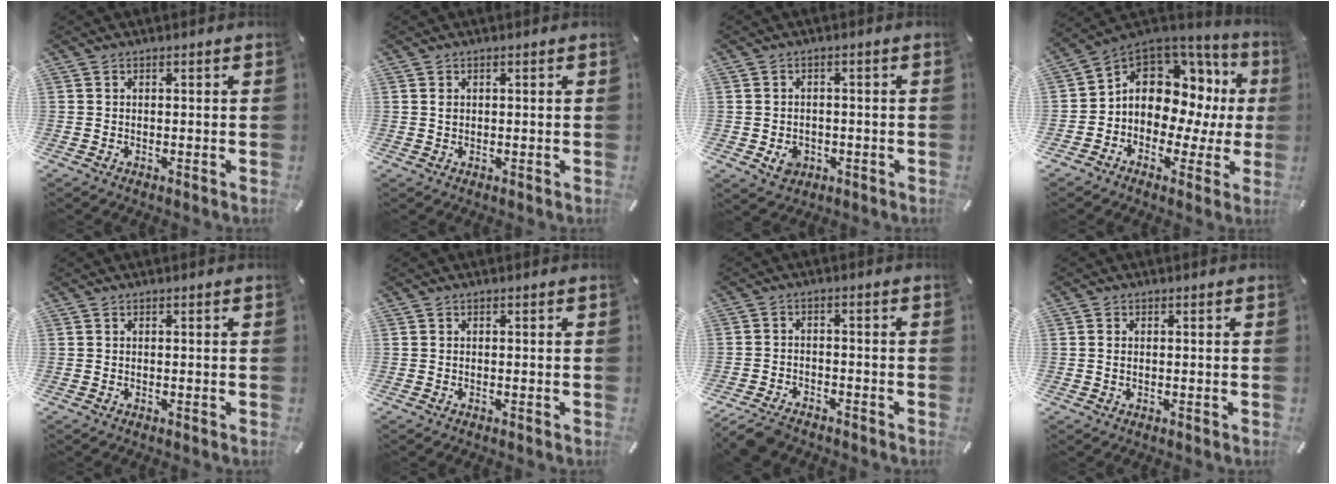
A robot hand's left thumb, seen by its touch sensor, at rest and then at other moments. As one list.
[{"total": 0.9, "force": [0.2, 0.6, 0.6], "torque": [-0.013, 0.003, 0.003]}, {"total": 4.1, "force": [-1.2, 3.5, 1.9], "torque": [-0.018, -0.001, -0.023]}, {"total": 10.1, "force": [2.5, 8.1, 5.5], "torque": [-0.091, -0.032, 0.047]}, {"total": 0.0}, {"total": 0.0}, {"total": 5.1, "force": [-4.5, 1.9, 1.7], "torque": [-0.040, 0.017, -0.086]}, {"total": 1.2, "force": [0.0, 0.8, 0.9], "torque": [-0.020, 0.004, -0.001]}]